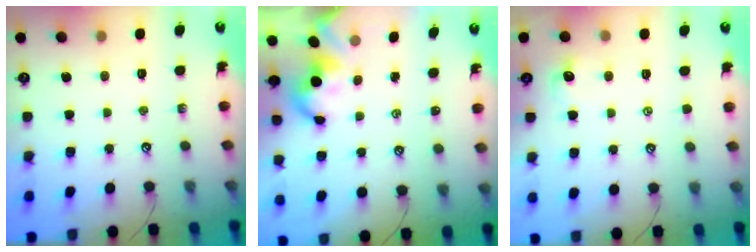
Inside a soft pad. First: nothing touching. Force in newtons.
{"total": 2.1, "press": 2.1, "slide": 0.3}
{"total": 1.7, "press": 1.6, "slide": 0.5}